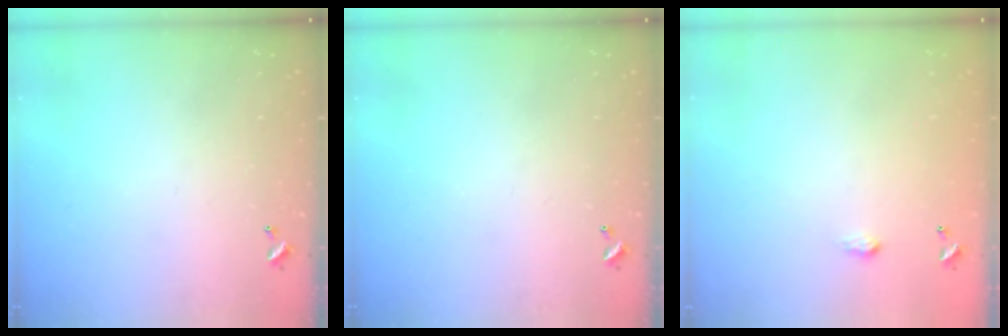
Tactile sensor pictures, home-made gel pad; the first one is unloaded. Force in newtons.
{"total": 0.0}
{"total": 1.3, "press": 1.3, "slide": 0.2}